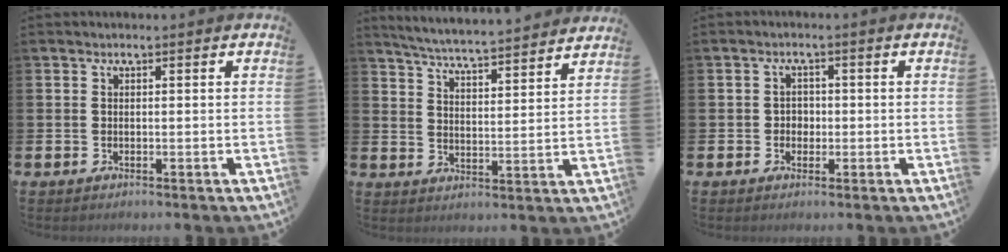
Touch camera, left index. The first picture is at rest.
{"total": 5.6, "force": [5.5, -0.4, 1.0], "torque": [-0.044, -0.043, 0.094]}
{"total": 1.9, "force": [-0.2, 1.7, 0.7], "torque": [0.000, 0.001, -0.010]}